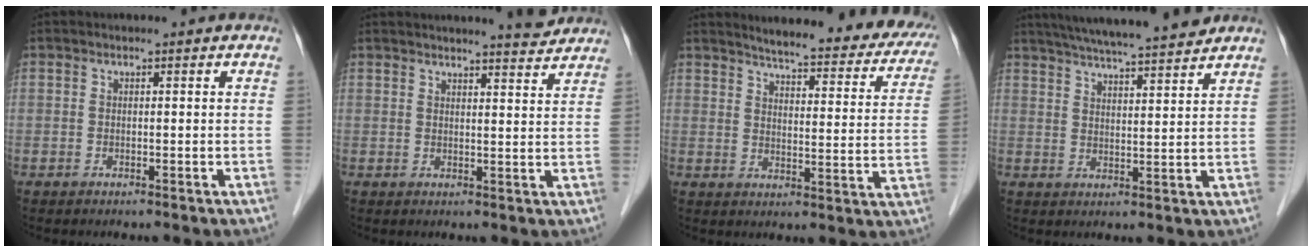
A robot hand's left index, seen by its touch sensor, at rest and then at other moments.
{"total": 5.6, "force": [5.3, 0.1, 1.6], "torque": [-0.030, -0.004, 0.062]}
{"total": 23.4, "force": [20.6, 4.6, 10.1], "torque": [-0.117, -0.043, 0.233]}
{"total": 15.6, "force": [13.8, 0.4, 7.1], "torque": [-0.124, 0.022, 0.200]}